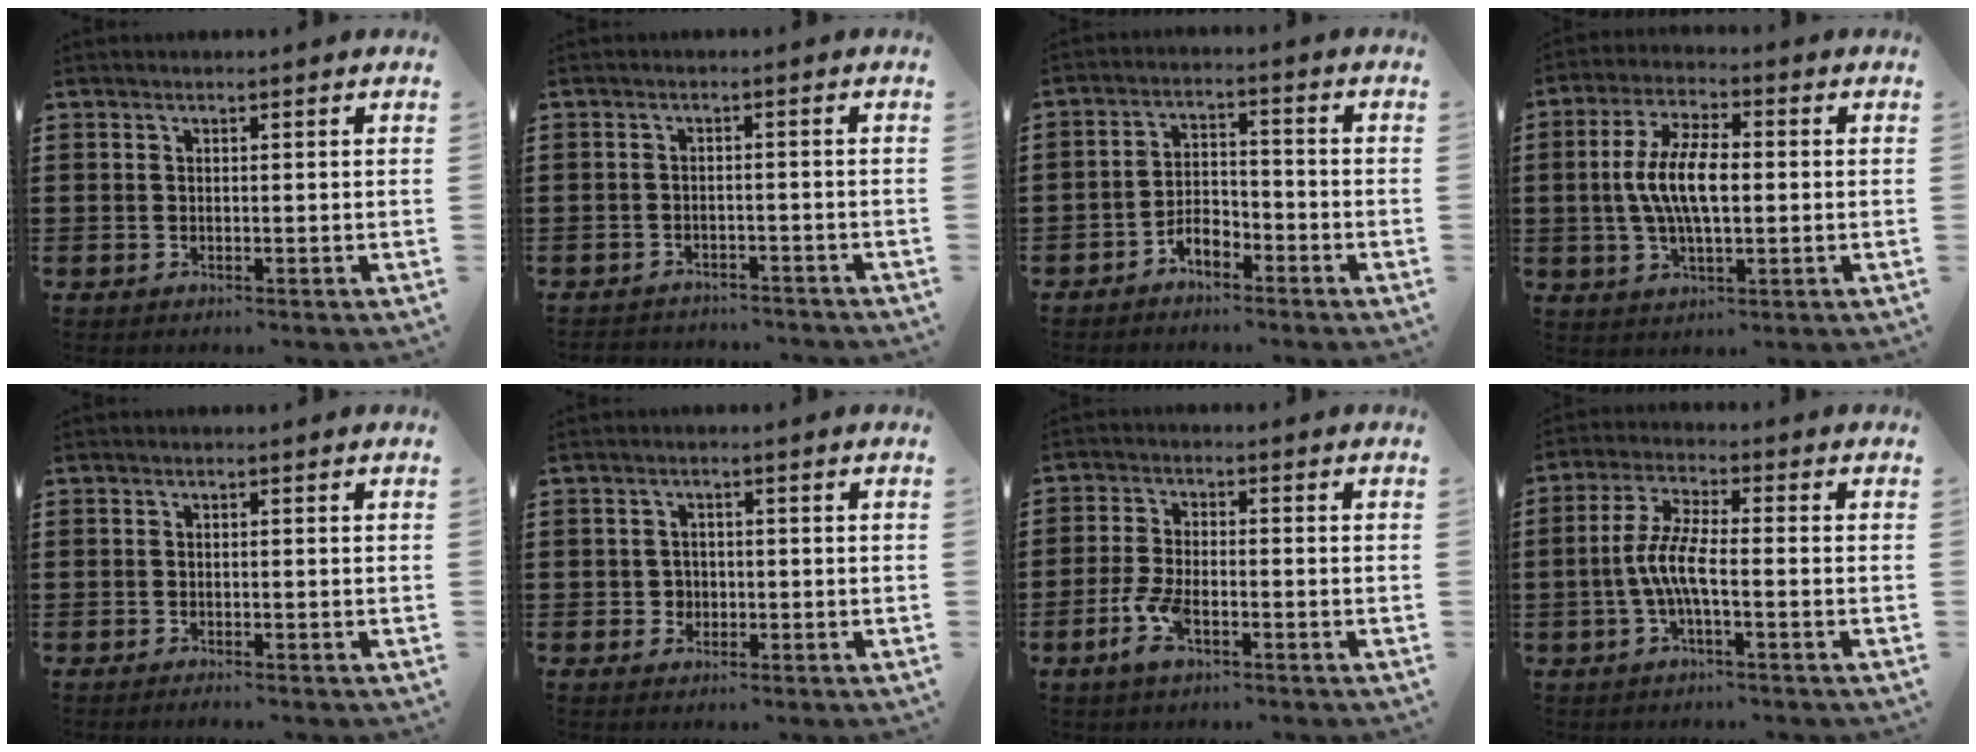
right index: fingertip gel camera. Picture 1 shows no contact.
{"total": 2.2, "force": [-2.2, 0.3, -0.1], "torque": [-0.006, 0.000, -0.048]}
{"total": 3.9, "force": [-3.1, 1.6, 1.8], "torque": [-0.035, 0.011, -0.061]}
{"total": 8.8, "force": [-0.1, 3.3, 8.1], "torque": [-0.181, -0.002, -0.012]}
{"total": 0.6, "force": [-0.6, 0.0, 0.1], "torque": [-0.004, -0.002, -0.013]}
{"total": 1.7, "force": [-0.4, 1.6, 0.4], "torque": [-0.016, 0.000, -0.010]}
{"total": 5.4, "force": [-2.6, 1.9, 4.3], "torque": [-0.113, -0.011, -0.055]}
{"total": 6.1, "force": [-1.7, 1.4, 5.7], "torque": [-0.135, -0.011, -0.040]}